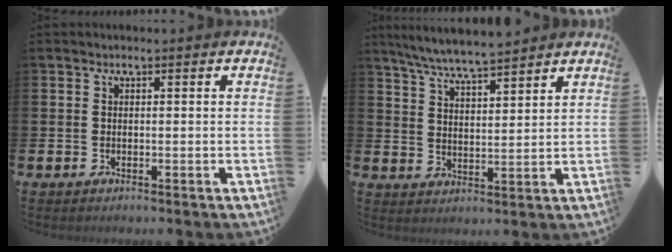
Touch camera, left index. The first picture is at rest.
{"total": 6.4, "force": [6.1, 0.2, 1.8], "torque": [-0.059, -0.029, 0.111]}